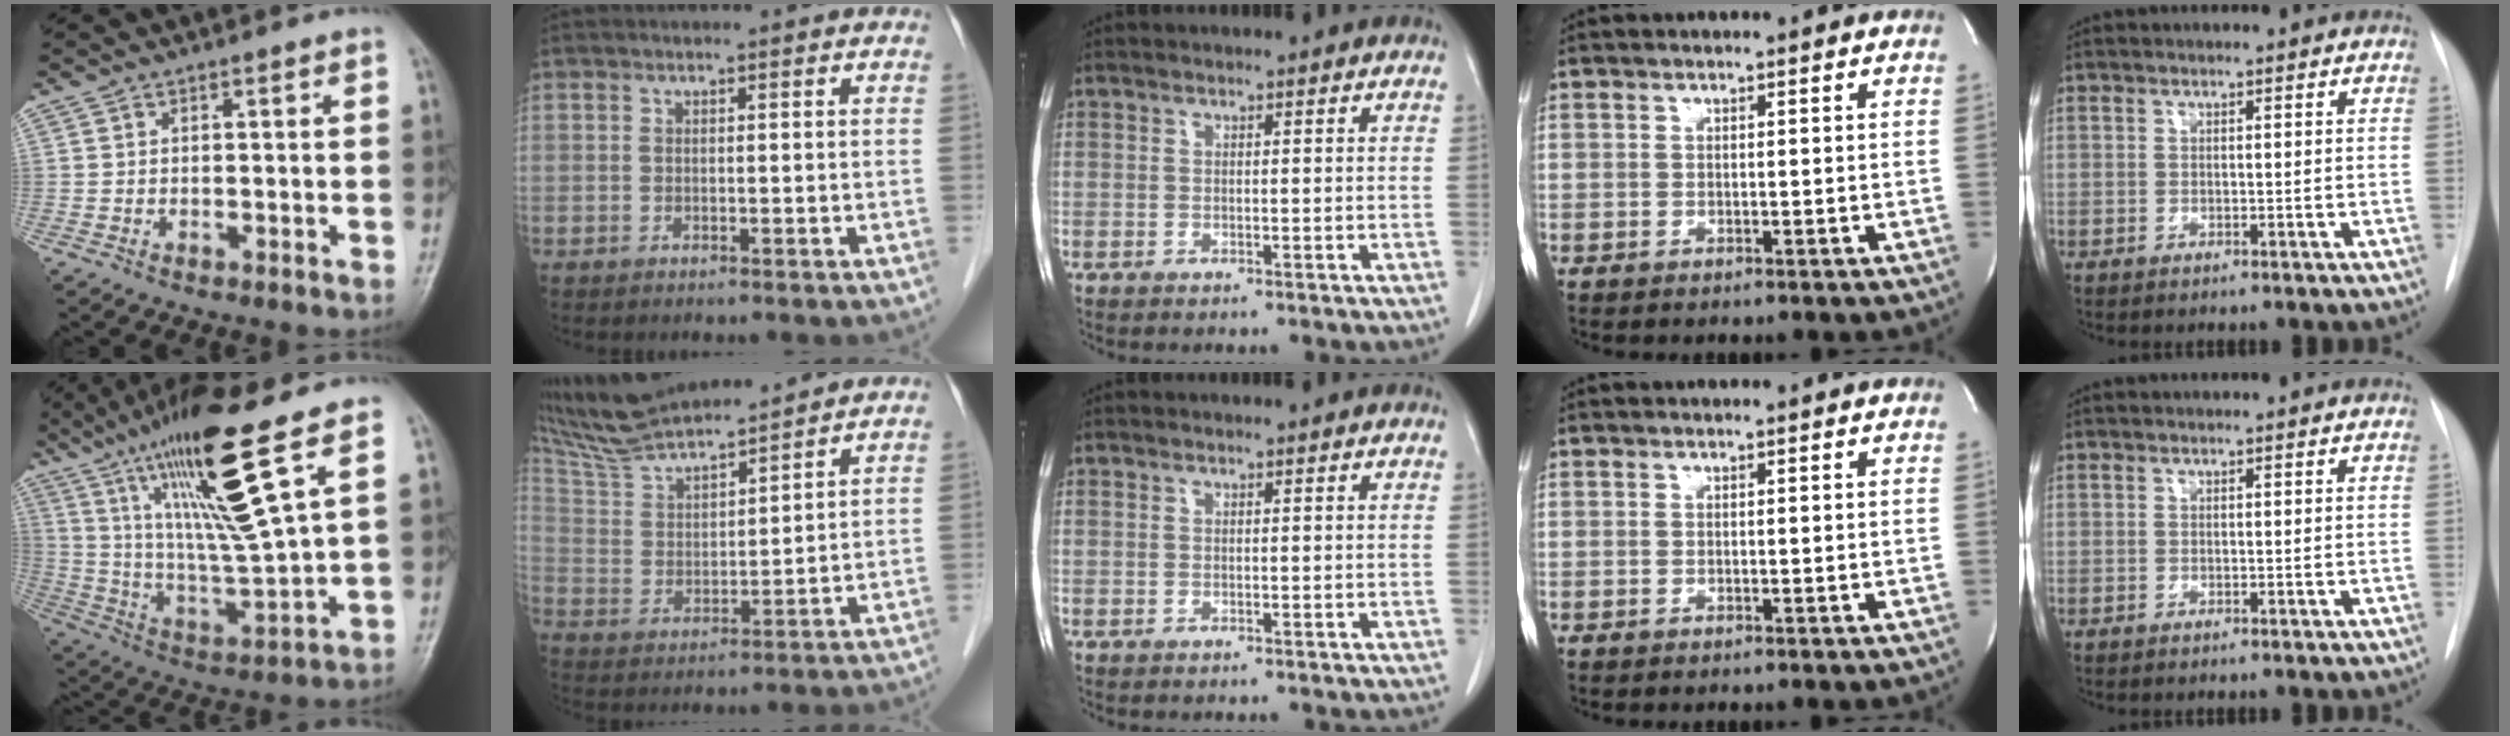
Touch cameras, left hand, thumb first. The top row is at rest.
{"thumb": {"total": 20.1, "force": [10.5, 1.7, 17.0], "torque": [-0.304, -0.052, 0.192]}, "index": {"total": 15.6, "force": [14.3, 2.0, 5.9], "torque": [-0.117, 0.020, 0.264]}}